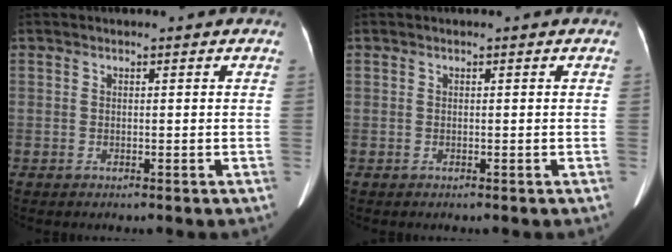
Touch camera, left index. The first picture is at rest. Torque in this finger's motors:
{"motor_torque": [-0.02, 0.04, 0.00, 0.00]}